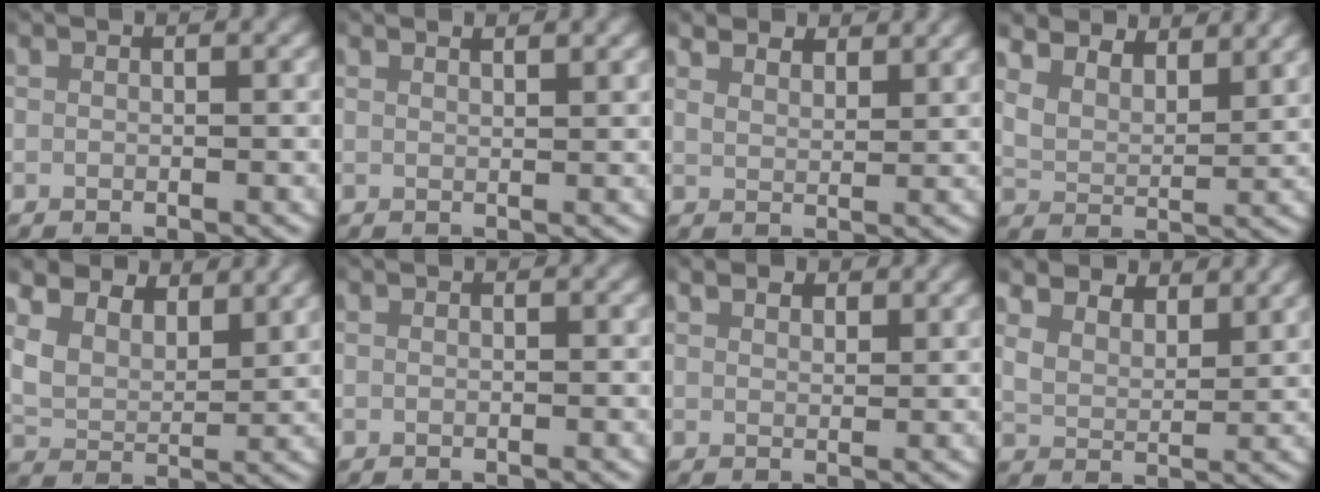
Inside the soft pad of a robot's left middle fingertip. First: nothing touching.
{"total": 1.7, "force": [1.5, 0.1, 0.6], "torque": [-0.008, -0.003, 0.027]}
{"total": 3.1, "force": [2.9, 0.8, 0.7], "torque": [-0.012, -0.005, 0.052]}
{"total": 5.8, "force": [4.4, 3.0, 2.4], "torque": [-0.056, -0.009, 0.072]}
{"total": 6.9, "force": [4.3, 4.4, 3.0], "torque": [-0.081, -0.010, 0.069]}
{"total": 0.0}
{"total": 2.1, "force": [1.8, 0.8, 0.7], "torque": [-0.008, -0.003, 0.032]}
{"total": 4.7, "force": [3.7, 2.3, 1.7], "torque": [-0.043, -0.012, 0.067]}